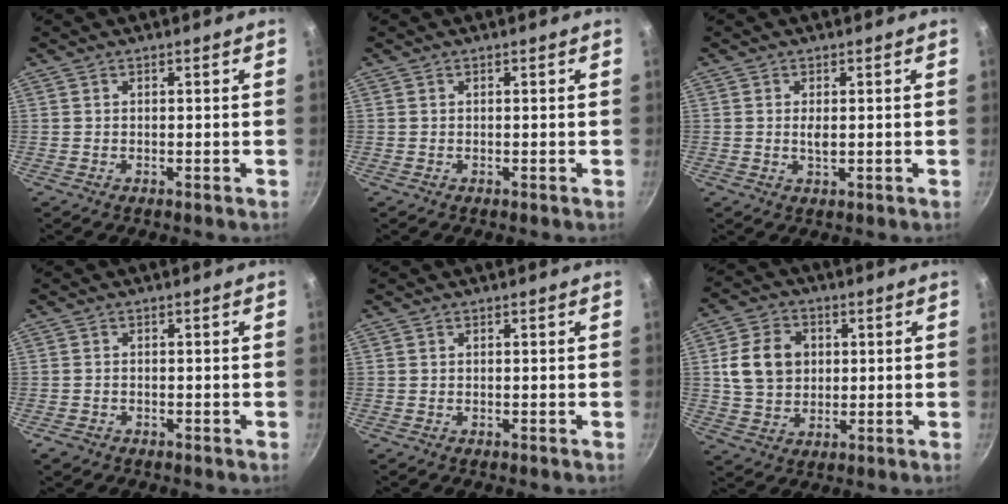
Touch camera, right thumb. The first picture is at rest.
{"total": 0.0}
{"total": 1.7, "force": [0.2, 0.7, 1.5], "torque": [-0.027, -0.002, 0.004]}
{"total": 1.5, "force": [-0.9, 1.0, 0.5], "torque": [-0.017, 0.007, -0.015]}
{"total": 0.0}
{"total": 10.7, "force": [1.9, 8.6, 6.2], "torque": [-0.089, 0.005, 0.030]}